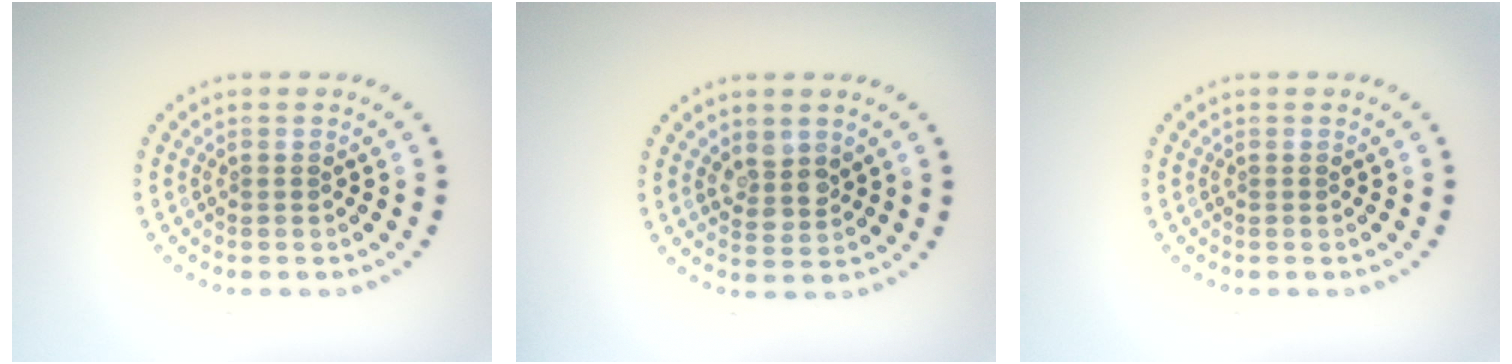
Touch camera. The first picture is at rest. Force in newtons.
{"total": 2.3, "press": 2.0, "slide": 1.1}
{"total": 0.0}